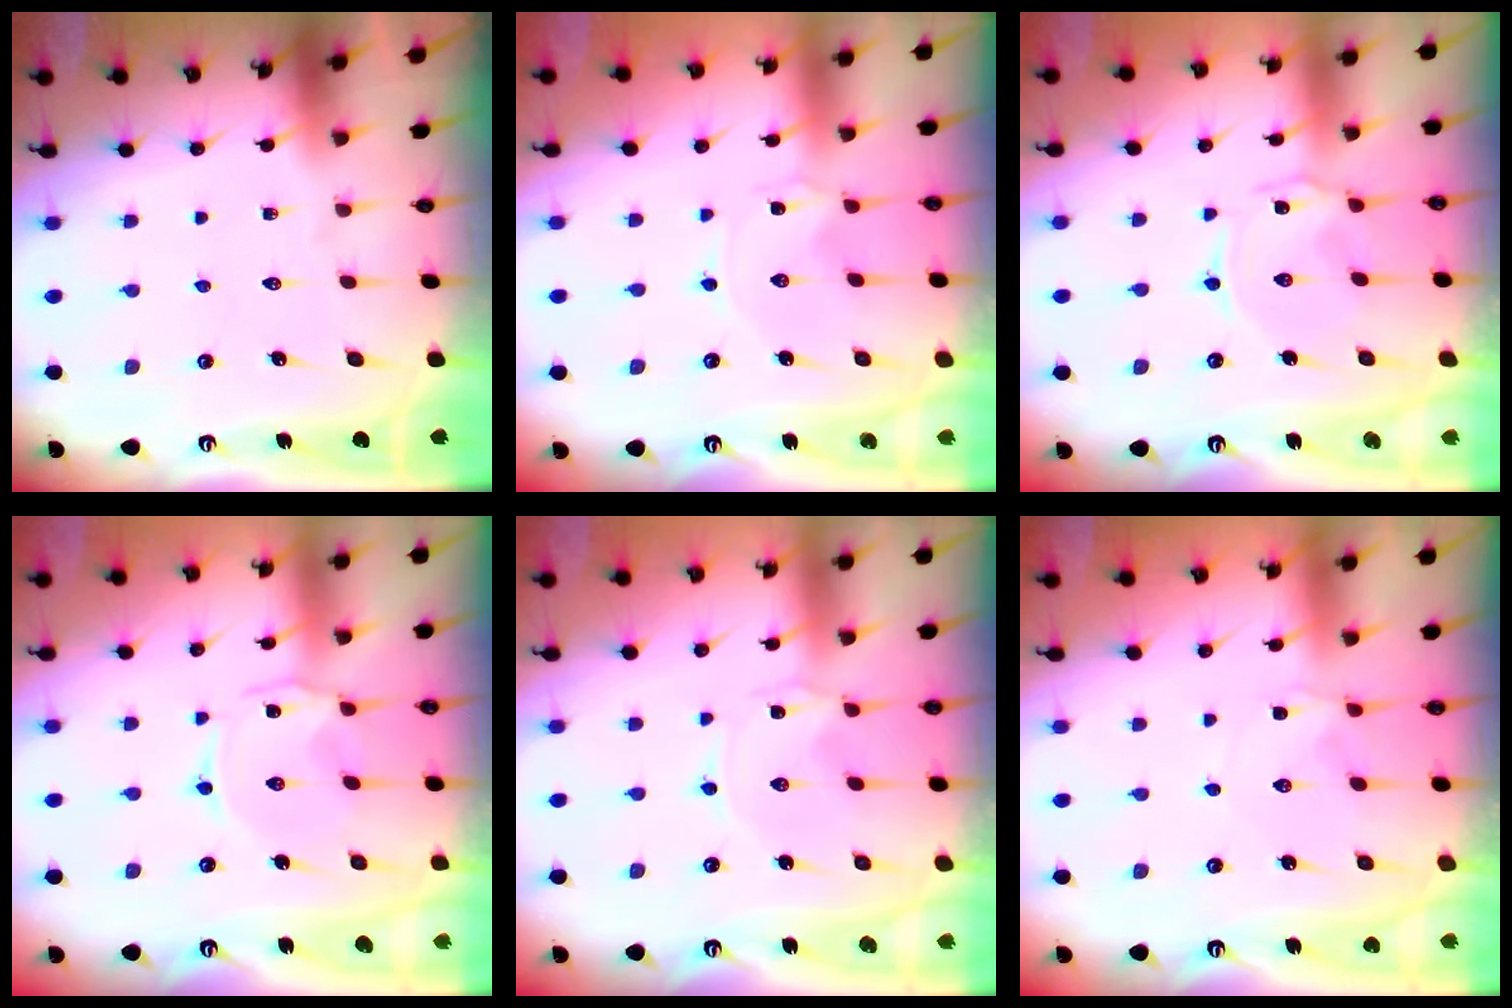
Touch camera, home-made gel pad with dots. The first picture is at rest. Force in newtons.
{"total": 0.0}
{"total": 1.1, "press": 1.0, "slide": 0.3}
{"total": 1.1, "press": 1.0, "slide": 0.4}
{"total": 0.0}
{"total": 1.8, "press": 1.8, "slide": 0.3}